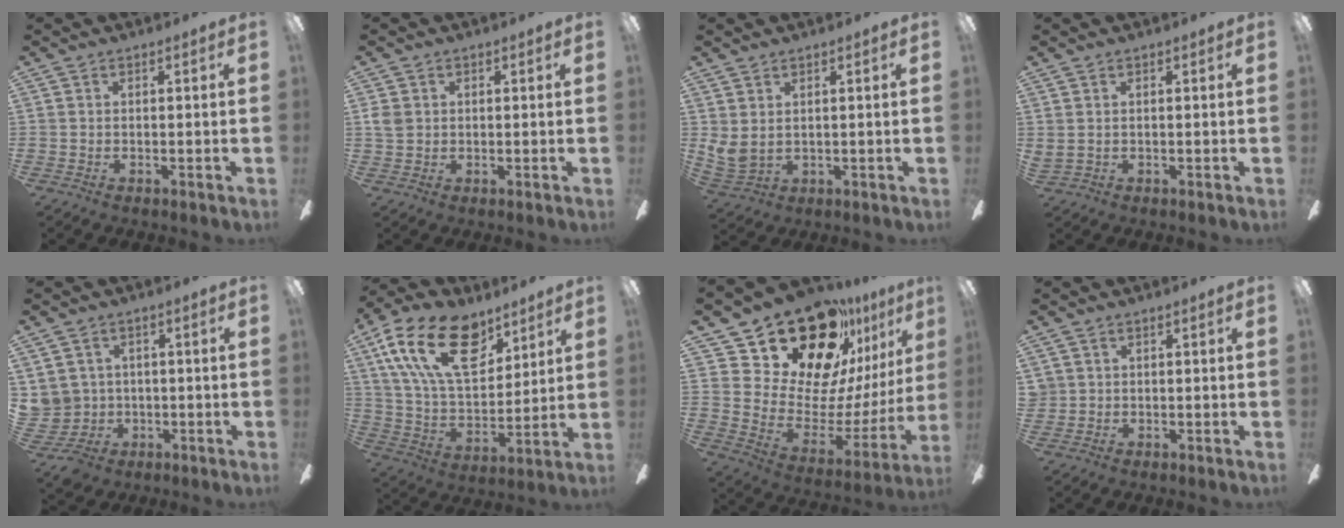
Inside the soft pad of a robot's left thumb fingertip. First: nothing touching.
{"total": 3.2, "force": [0.8, 2.8, 1.2], "torque": [-0.026, 0.005, 0.018]}
{"total": 4.5, "force": [2.4, 2.9, 2.4], "torque": [-0.064, -0.013, 0.049]}
{"total": 0.9, "force": [0.7, 0.4, 0.3], "torque": [-0.009, 0.000, 0.013]}
{"total": 6.1, "force": [1.2, 6.0, 0.0], "torque": [-0.035, -0.007, 0.032]}
{"total": 23.0, "force": [11.4, 13.0, 15.1], "torque": [-0.279, -0.047, 0.201]}
{"total": 24.3, "force": [19.7, 10.5, 9.6], "torque": [-0.152, -0.152, 0.363]}
{"total": 1.5, "force": [0.6, 1.4, 0.0], "torque": [-0.003, 0.002, 0.011]}